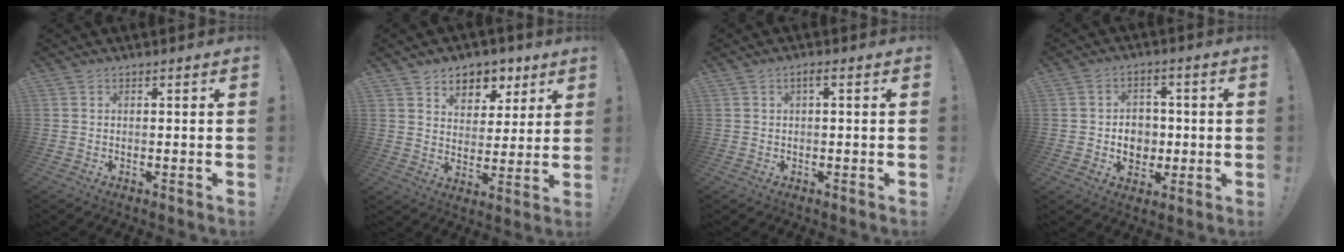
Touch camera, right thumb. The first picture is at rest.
{"total": 7.6, "force": [4.6, 5.8, 1.7], "torque": [-0.009, -0.038, 0.087]}
{"total": 1.4, "force": [-0.1, 0.2, 1.4], "torque": [-0.021, 0.002, -0.006]}
{"total": 7.8, "force": [-0.5, 7.0, 3.5], "torque": [-0.055, 0.000, -0.004]}